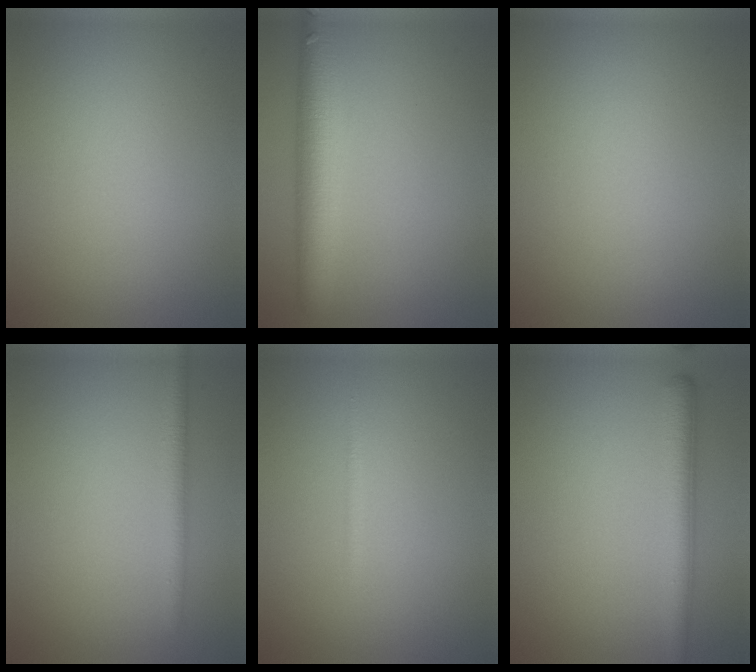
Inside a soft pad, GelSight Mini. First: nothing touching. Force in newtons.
{"total": 5.4, "press": 5.4, "slide": 0.2}
{"total": 0.0}
{"total": 1.8, "press": 1.8, "slide": 0.0}
{"total": 0.7, "press": 0.7, "slide": 0.1}
{"total": 3.5, "press": 3.5, "slide": 0.1}